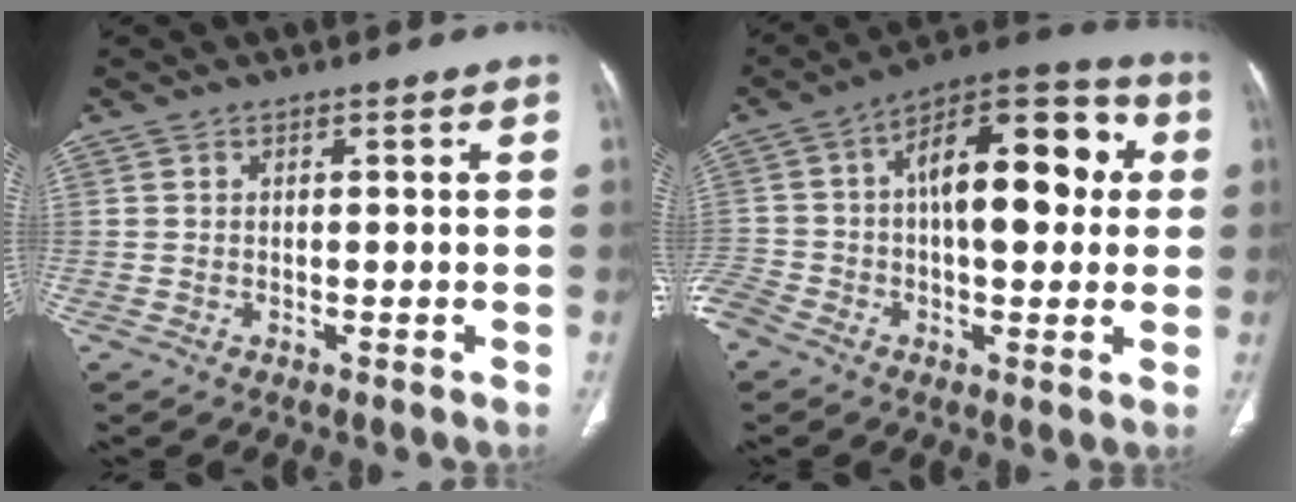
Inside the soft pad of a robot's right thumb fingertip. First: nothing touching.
{"total": 23.2, "force": [0.6, 12.2, 19.7], "torque": [-0.324, 0.044, -0.001]}